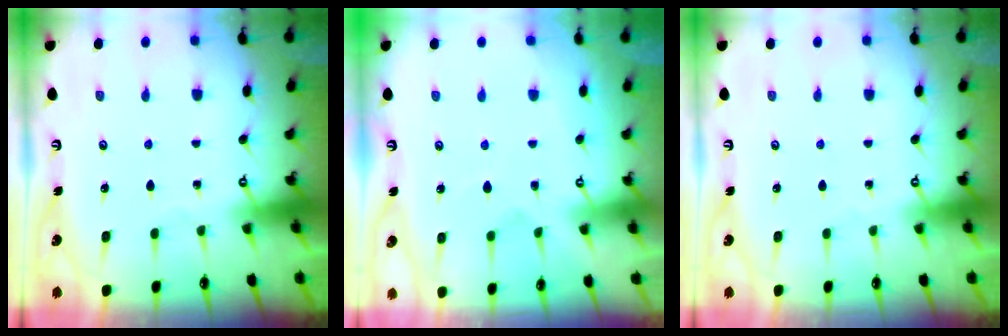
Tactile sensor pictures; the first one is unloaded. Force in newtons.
{"total": 2.7, "press": 2.5, "slide": 1.2}
{"total": 0.0}